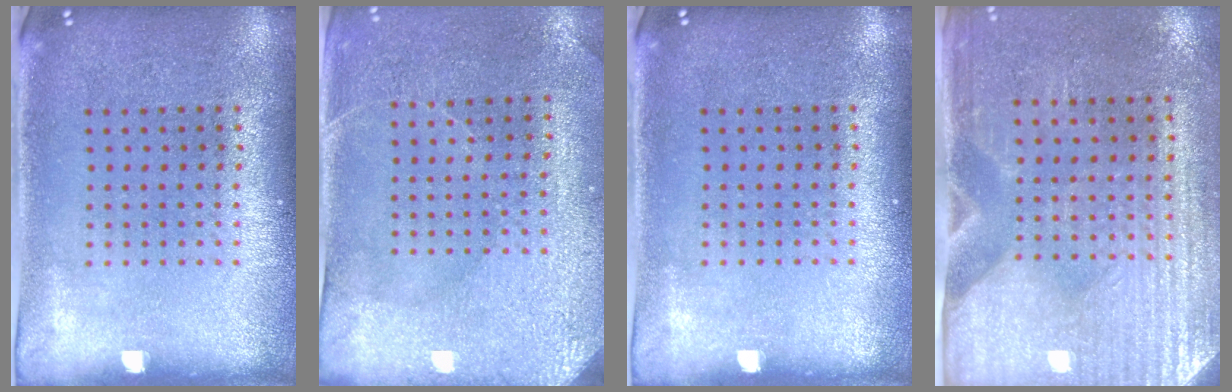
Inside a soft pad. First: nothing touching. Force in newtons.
{"total": 2.9, "press": 2.8, "slide": 0.7}
{"total": 0.0}
{"total": 3.0, "press": 2.7, "slide": 1.4}